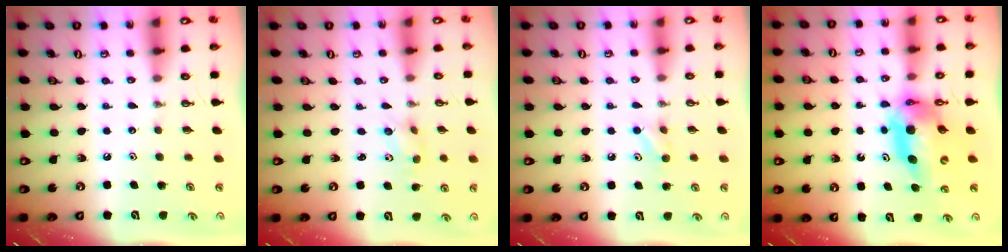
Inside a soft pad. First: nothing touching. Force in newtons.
{"total": 3.8, "press": 3.4, "slide": 1.7}
{"total": 4.9, "press": 4.9, "slide": 0.6}
{"total": 11.3, "press": 11.3, "slide": 1.2}